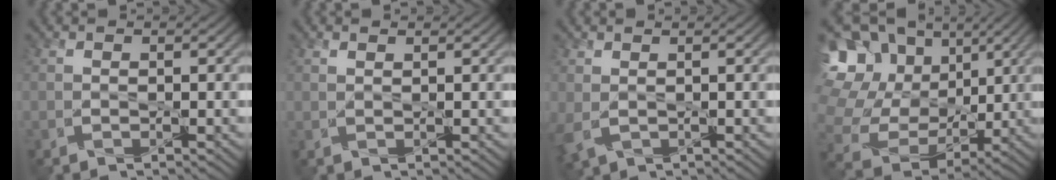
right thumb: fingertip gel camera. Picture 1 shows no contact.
{"total": 0.7, "force": [0.6, 0.1, 0.3], "torque": [-0.009, 0.001, 0.011]}
{"total": 2.7, "force": [0.4, 1.9, 1.9], "torque": [-0.062, -0.006, 0.010]}
{"total": 19.0, "force": [4.9, 15.7, 9.6], "torque": [-0.292, 0.029, 0.121]}